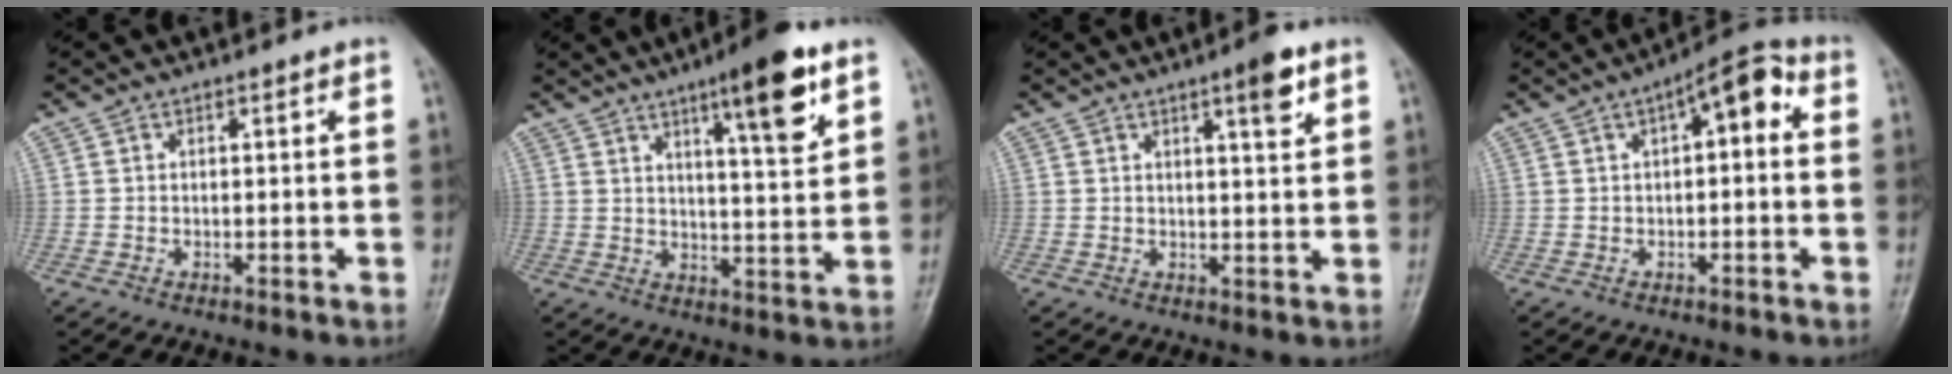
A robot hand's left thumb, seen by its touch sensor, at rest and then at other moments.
{"total": 11.8, "force": [6.6, 2.2, 9.5], "torque": [-0.130, -0.036, 0.096]}
{"total": 4.7, "force": [2.7, 0.8, 3.8], "torque": [-0.052, -0.015, 0.039]}
{"total": 7.5, "force": [1.6, 3.1, 6.6], "torque": [-0.075, 0.028, 0.011]}